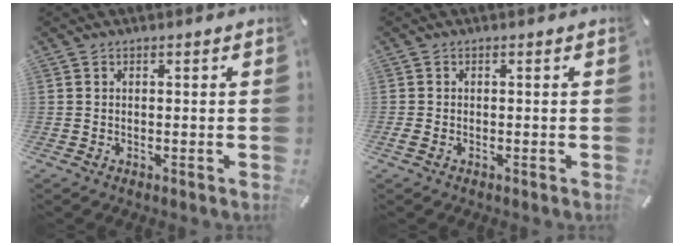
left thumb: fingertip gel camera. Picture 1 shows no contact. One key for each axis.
{"total": 0.9, "fx": -0.5, "fy": 0.4, "fz": 0.7, "tx": -0.011, "ty": -0.001, "tz": -0.008}